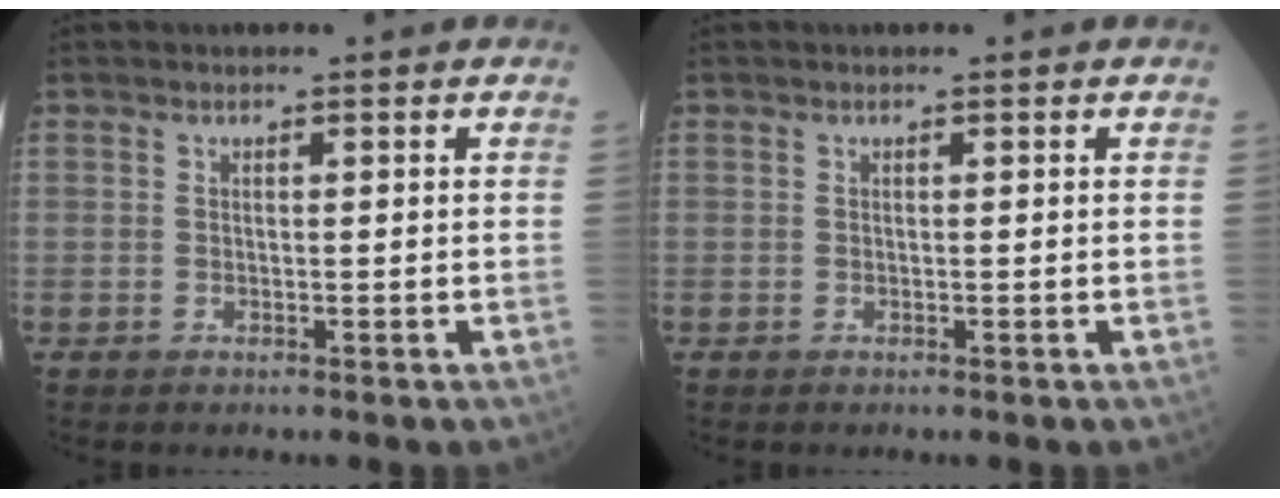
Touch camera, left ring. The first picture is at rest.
{"total": 0.0}